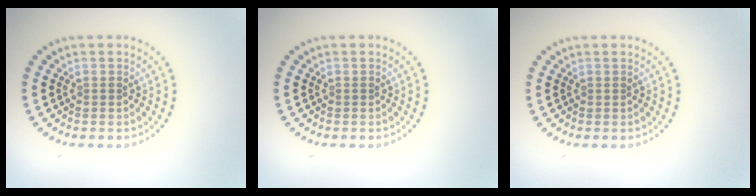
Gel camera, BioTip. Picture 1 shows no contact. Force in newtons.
{"total": 0.0}
{"total": 0.0}